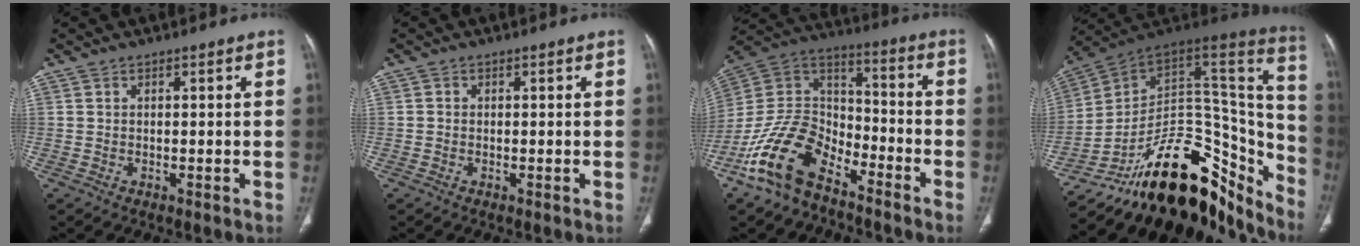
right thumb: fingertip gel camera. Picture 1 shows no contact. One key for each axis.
{"total": 0.6, "fx": -0.1, "fy": 0.5, "fz": 0.2, "tx": -0.003, "ty": 0.002, "tz": -0.003}
{"total": 17.0, "fx": -10.9, "fy": 9.4, "fz": 9.1, "tx": -0.164, "ty": 0.081, "tz": -0.212}
{"total": 31.5, "fx": -19.6, "fy": 16.3, "fz": 18.4, "tx": -0.176, "ty": 0.096, "tz": -0.278}